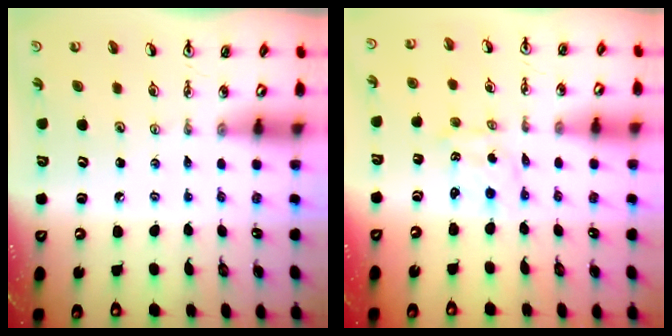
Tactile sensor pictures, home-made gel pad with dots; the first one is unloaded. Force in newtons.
{"total": 0.7, "press": 0.7, "slide": 0.1}